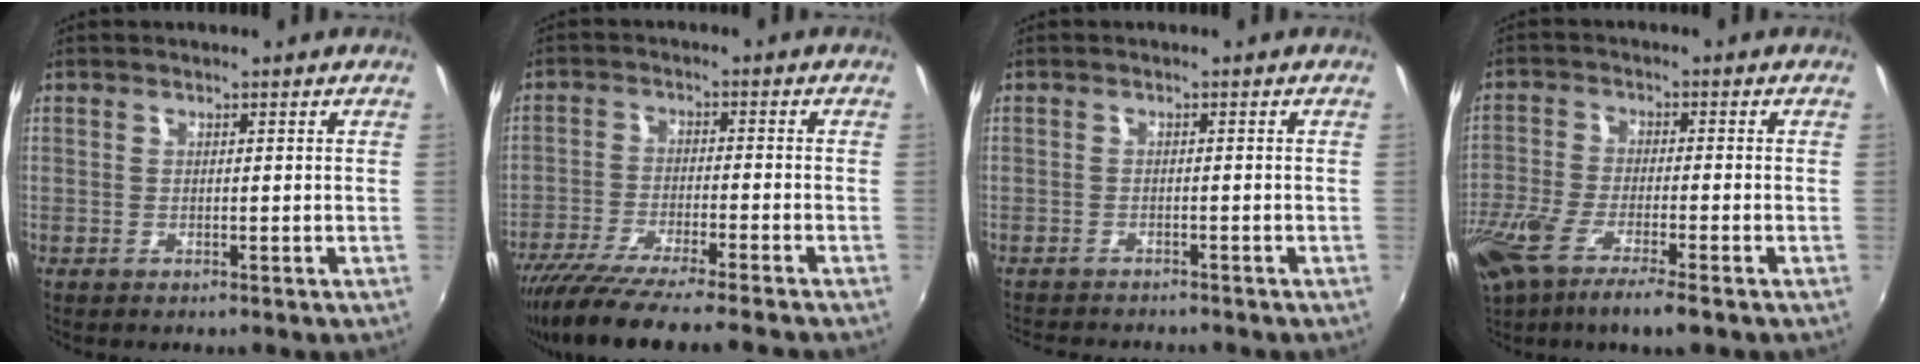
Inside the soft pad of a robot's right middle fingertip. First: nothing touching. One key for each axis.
{"total": 12.5, "fx": -10.7, "fy": -0.2, "fz": 6.4, "tx": -0.130, "ty": -0.037, "tz": -0.179}
{"total": 5.5, "fx": -5.2, "fy": 1.0, "fz": 1.6, "tx": -0.045, "ty": -0.015, "tz": -0.079}
{"total": 11.8, "fx": -7.8, "fy": 2.3, "fz": 8.5, "tx": -0.194, "ty": -0.045, "tz": -0.151}